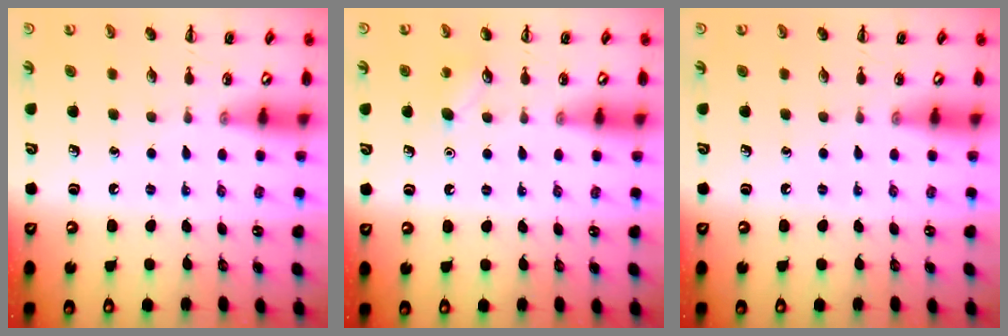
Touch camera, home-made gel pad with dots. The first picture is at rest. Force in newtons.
{"total": 5.9, "press": 5.7, "slide": 1.3}
{"total": 0.0}